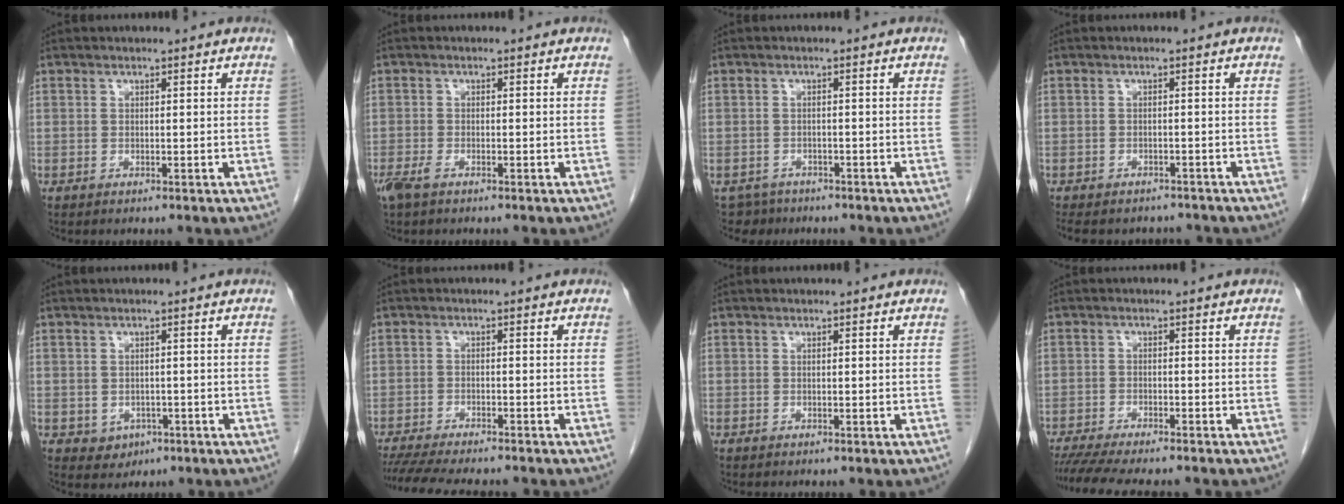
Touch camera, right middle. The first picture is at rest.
{"total": 2.6, "force": [-1.7, 0.9, 1.8], "torque": [-0.042, -0.005, -0.031]}
{"total": 2.9, "force": [-2.3, 1.7, -0.6], "torque": [0.008, 0.003, -0.036]}
{"total": 9.4, "force": [-8.3, 3.6, 2.5], "torque": [-0.049, 0.002, -0.101]}
{"total": 2.5, "force": [-0.9, 2.2, 1.0], "torque": [-0.011, 0.004, -0.001]}
{"total": 12.8, "force": [-11.3, 2.0, 5.7], "torque": [-0.092, -0.015, -0.161]}
{"total": 0.0}
{"total": 11.7, "force": [-10.2, 1.6, 5.5], "torque": [-0.076, -0.013, -0.148]}